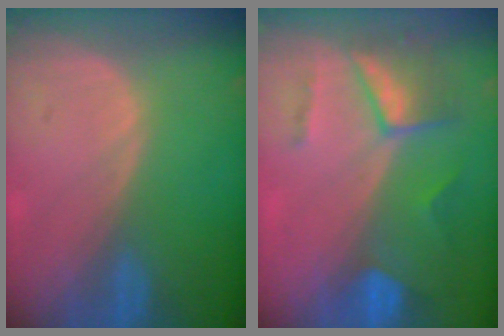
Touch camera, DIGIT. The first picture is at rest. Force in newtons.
{"total": 7.4, "press": 6.5, "slide": 3.4}